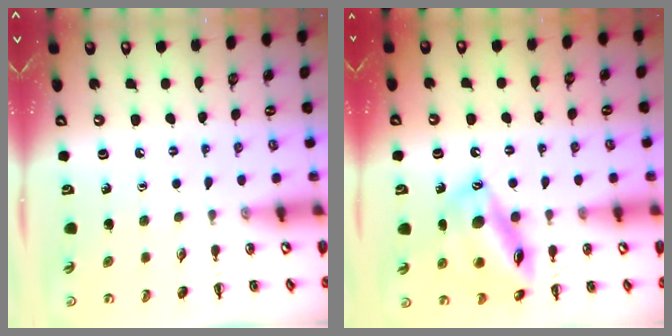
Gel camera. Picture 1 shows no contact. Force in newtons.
{"total": 16.1, "press": 15.9, "slide": 2.7}